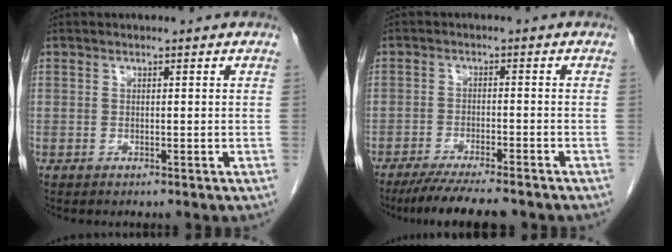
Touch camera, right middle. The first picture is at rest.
{"total": 9.3, "force": [-7.9, 0.8, 4.8], "torque": [-0.071, -0.020, -0.123]}